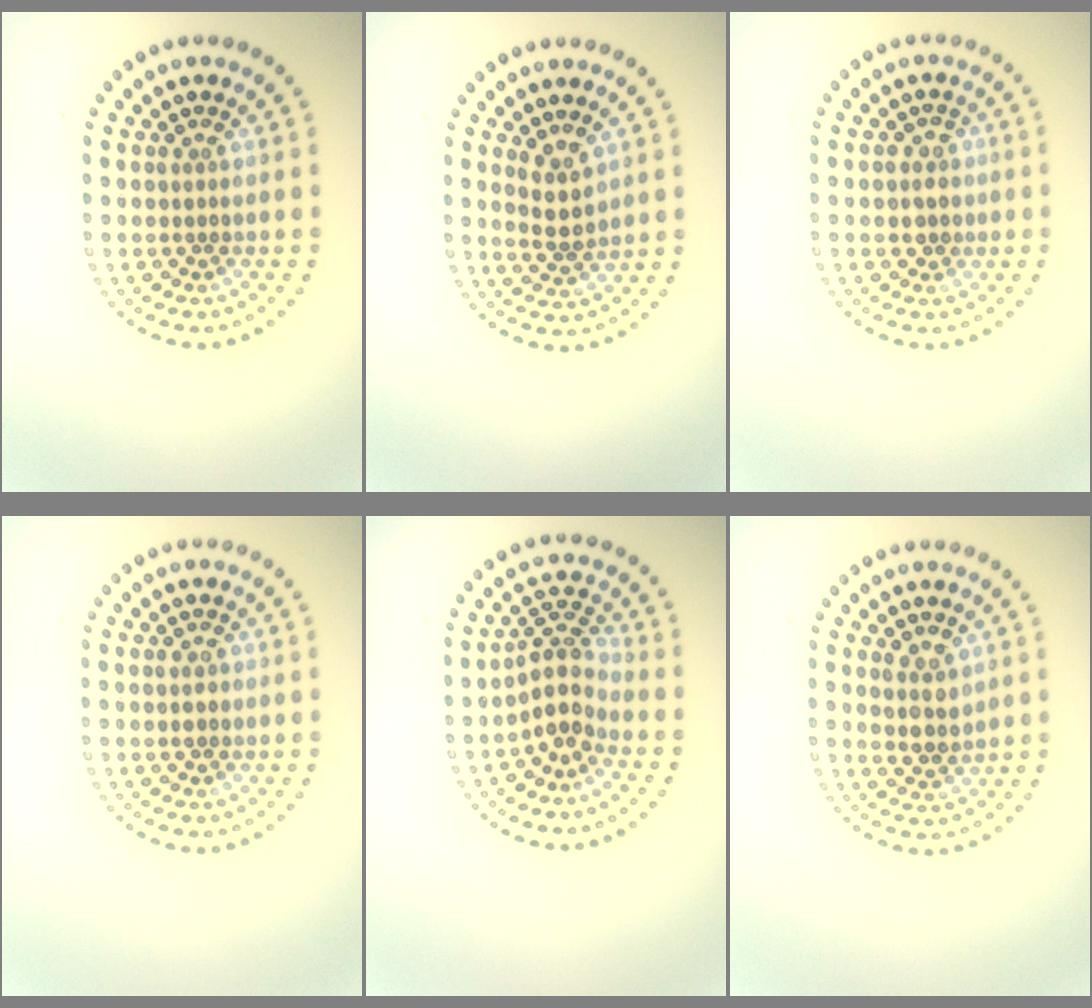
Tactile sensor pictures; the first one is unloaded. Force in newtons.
{"total": 2.3, "press": 2.1, "slide": 0.9}
{"total": 1.6, "press": 1.4, "slide": 0.8}
{"total": 1.3, "press": 1.3, "slide": 0.2}
{"total": 3.3, "press": 2.7, "slide": 2.0}
{"total": 2.2, "press": 2.1, "slide": 0.7}